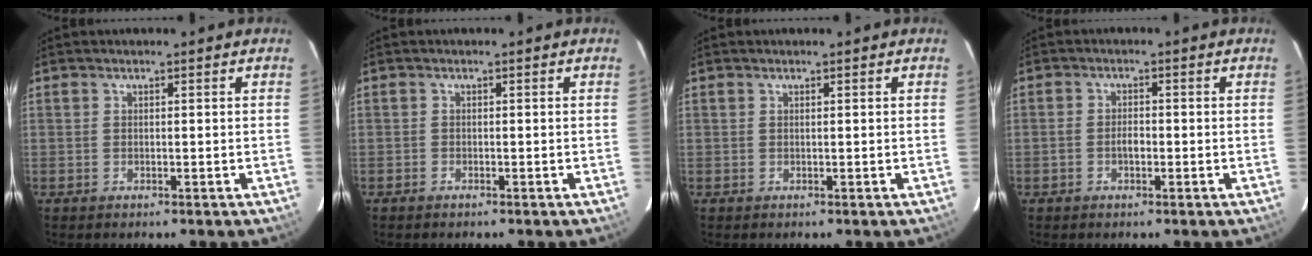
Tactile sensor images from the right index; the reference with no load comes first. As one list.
[{"total": 0.6, "force": [-0.5, 0.2, 0.0], "torque": [0.001, -0.001, -0.011]}, {"total": 0.0}, {"total": 2.2, "force": [-0.8, 1.2, 1.7], "torque": [-0.034, 0.004, -0.016]}]